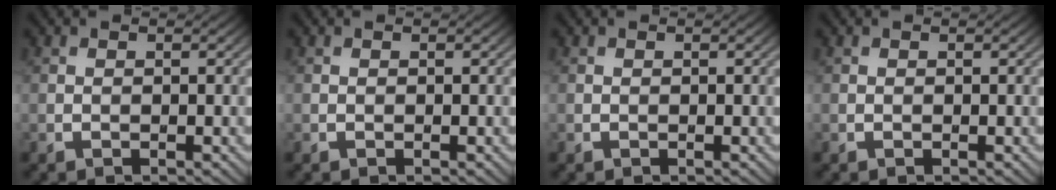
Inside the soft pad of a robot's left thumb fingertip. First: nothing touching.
{"total": 0.0}
{"total": 0.0}
{"total": 0.0}